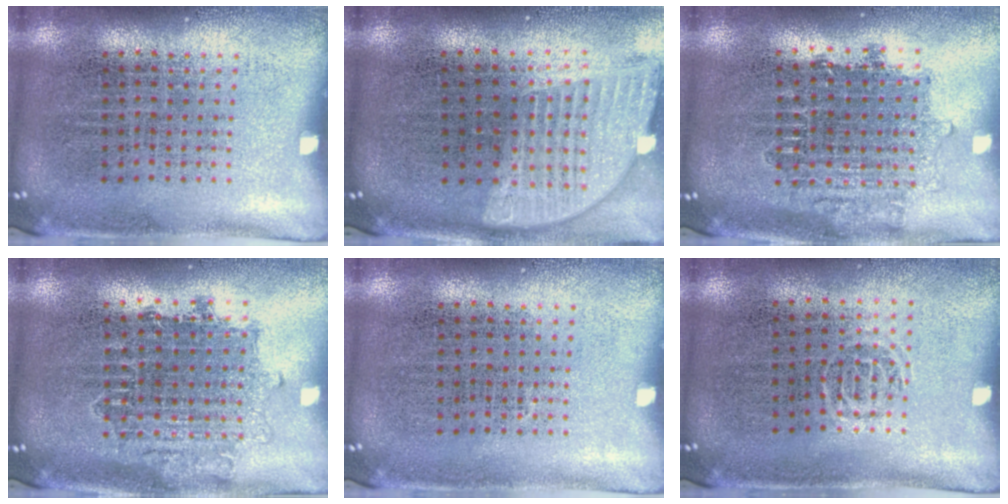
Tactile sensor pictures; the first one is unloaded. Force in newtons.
{"total": 1.9, "press": 1.6, "slide": 1.1}
{"total": 1.6, "press": 1.3, "slide": 0.9}
{"total": 1.6, "press": 1.3, "slide": 0.9}
{"total": 0.0}
{"total": 0.6, "press": 0.5, "slide": 0.4}